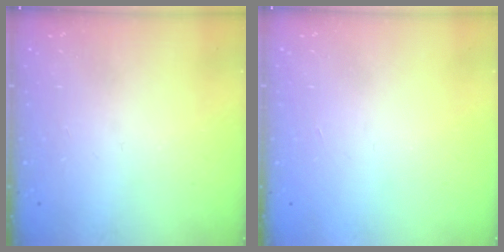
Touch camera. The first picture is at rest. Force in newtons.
{"total": 1.7, "press": 1.7, "slide": 0.1}